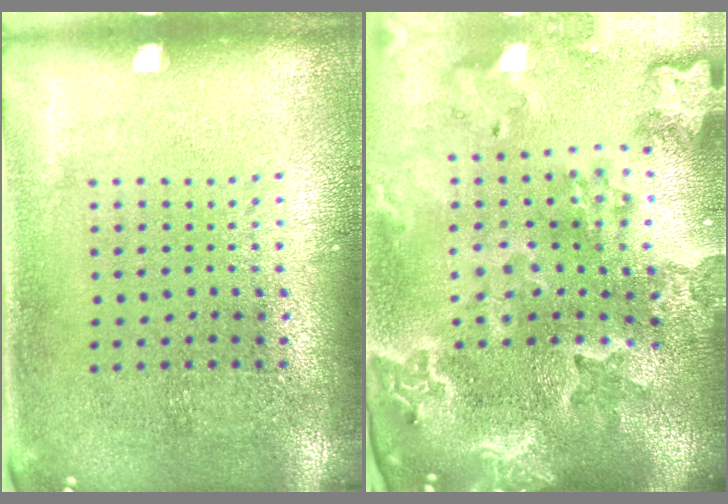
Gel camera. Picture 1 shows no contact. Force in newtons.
{"total": 3.6, "press": 3.2, "slide": 1.8}